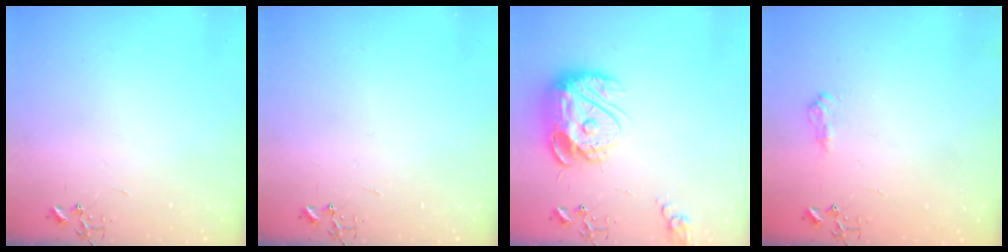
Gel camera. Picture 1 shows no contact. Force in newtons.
{"total": 0.0}
{"total": 17.3, "press": 17.2, "slide": 1.8}
{"total": 8.8, "press": 8.8, "slide": 0.8}